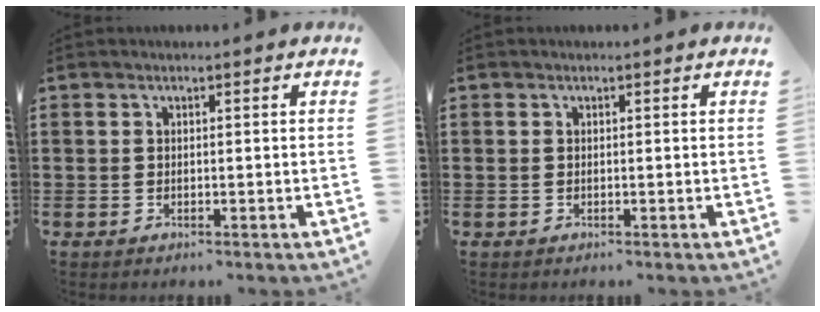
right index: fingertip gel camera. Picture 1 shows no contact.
{"total": 0.0}